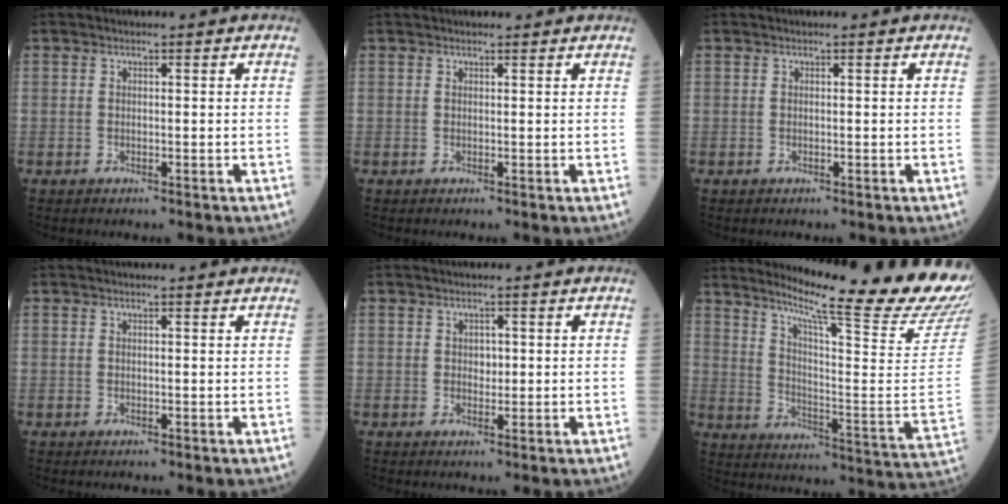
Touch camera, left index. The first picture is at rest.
{"total": 3.7, "force": [3.5, 0.5, 1.0], "torque": [-0.012, 0.028, 0.043]}
{"total": 0.0}
{"total": 1.8, "force": [1.7, 0.1, 0.6], "torque": [-0.011, 0.010, 0.020]}
{"total": 1.3, "force": [0.4, 0.9, 0.8], "torque": [-0.012, 0.002, 0.006]}
{"total": 25.6, "force": [22.1, -1.4, 12.9], "torque": [-0.207, -0.106, 0.293]}